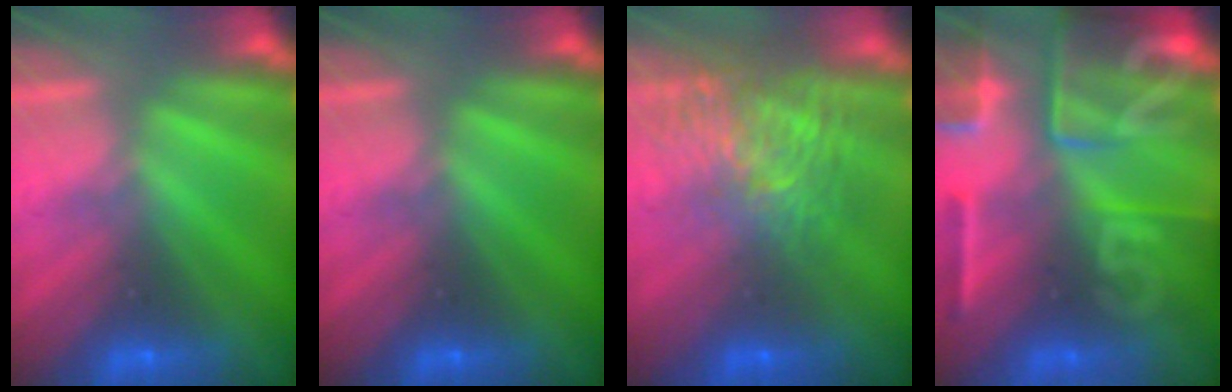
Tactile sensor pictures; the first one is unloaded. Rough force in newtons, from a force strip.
{"total": 0.0}
{"total": 7.7}
{"total": 8.1}